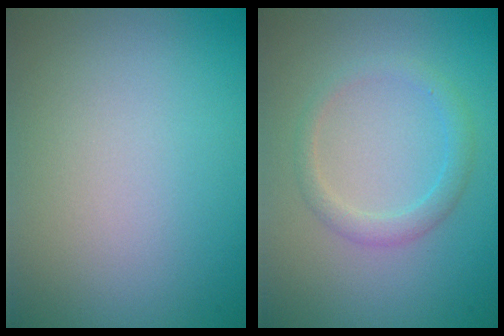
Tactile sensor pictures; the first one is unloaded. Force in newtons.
{"total": 2.0, "press": 2.0, "slide": 0.1}